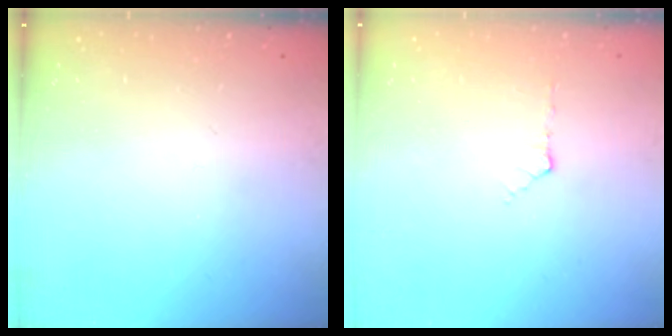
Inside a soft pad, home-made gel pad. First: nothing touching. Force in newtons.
{"total": 3.3, "press": 3.1, "slide": 1.1}